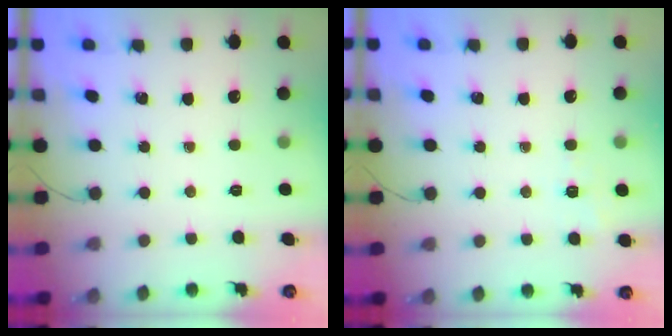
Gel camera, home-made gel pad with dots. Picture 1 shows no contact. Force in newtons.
{"total": 1.4, "press": 0.6, "slide": 1.3}